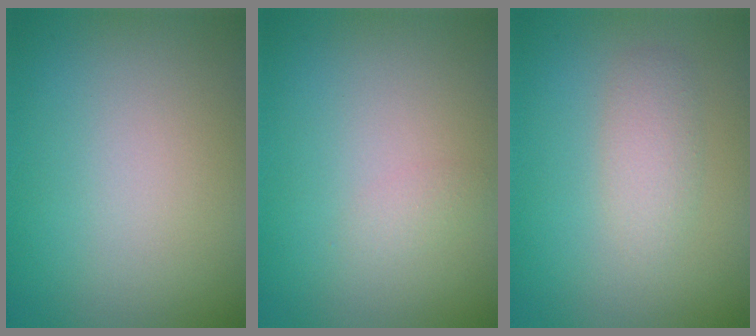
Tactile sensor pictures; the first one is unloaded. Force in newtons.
{"total": 0.8, "press": 0.8, "slide": 0.0}
{"total": 2.1, "press": 2.1, "slide": 0.0}